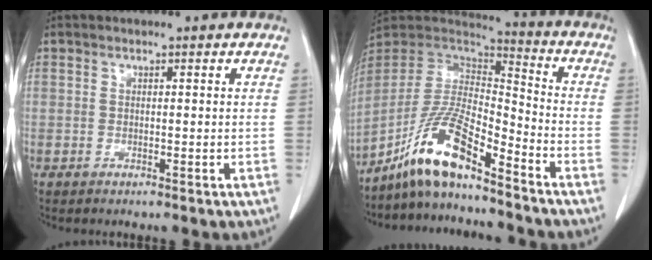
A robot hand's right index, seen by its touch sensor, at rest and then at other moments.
{"total": 12.6, "force": [-9.2, 1.7, 8.5], "torque": [-0.177, 0.007, -0.173]}